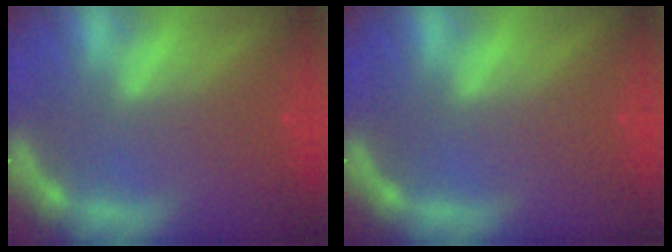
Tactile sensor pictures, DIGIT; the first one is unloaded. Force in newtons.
{"total": 0.0}